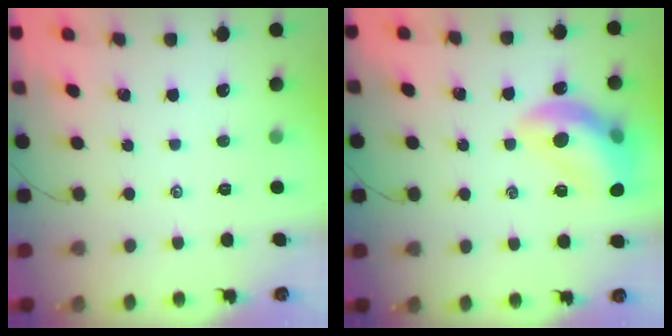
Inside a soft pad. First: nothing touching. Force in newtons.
{"total": 14.6, "press": 14.5, "slide": 1.7}